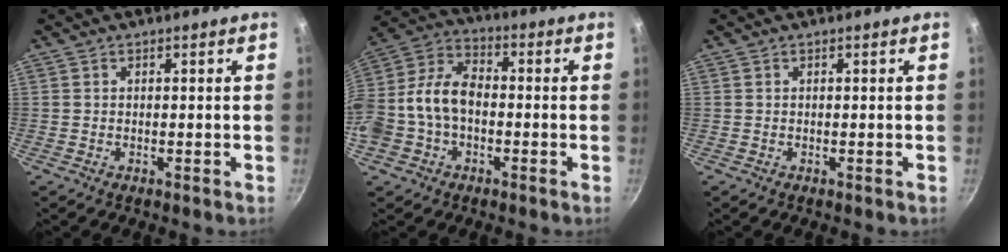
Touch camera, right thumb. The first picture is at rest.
{"total": 13.8, "force": [-2.2, 9.6, 9.8], "torque": [-0.176, 0.049, -0.054]}
{"total": 0.0}